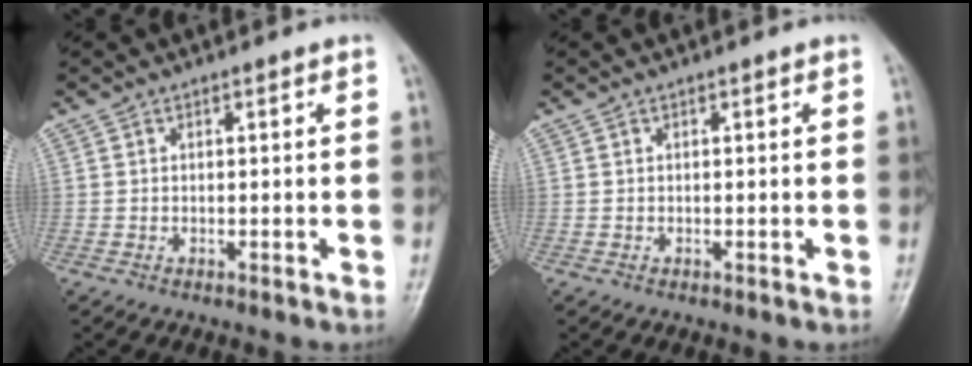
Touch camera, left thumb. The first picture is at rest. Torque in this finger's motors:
{"motor_torque": [0.00, 0.00, 0.00, 0.00, 0.00]}